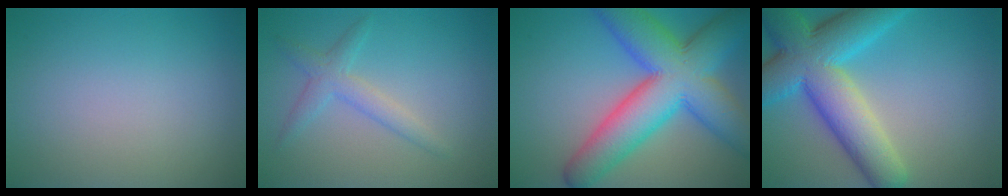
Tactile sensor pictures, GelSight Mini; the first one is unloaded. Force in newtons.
{"total": 2.4, "press": 2.4, "slide": 0.0}
{"total": 12.1, "press": 12.1, "slide": 0.5}
{"total": 11.0, "press": 11.0, "slide": 0.7}